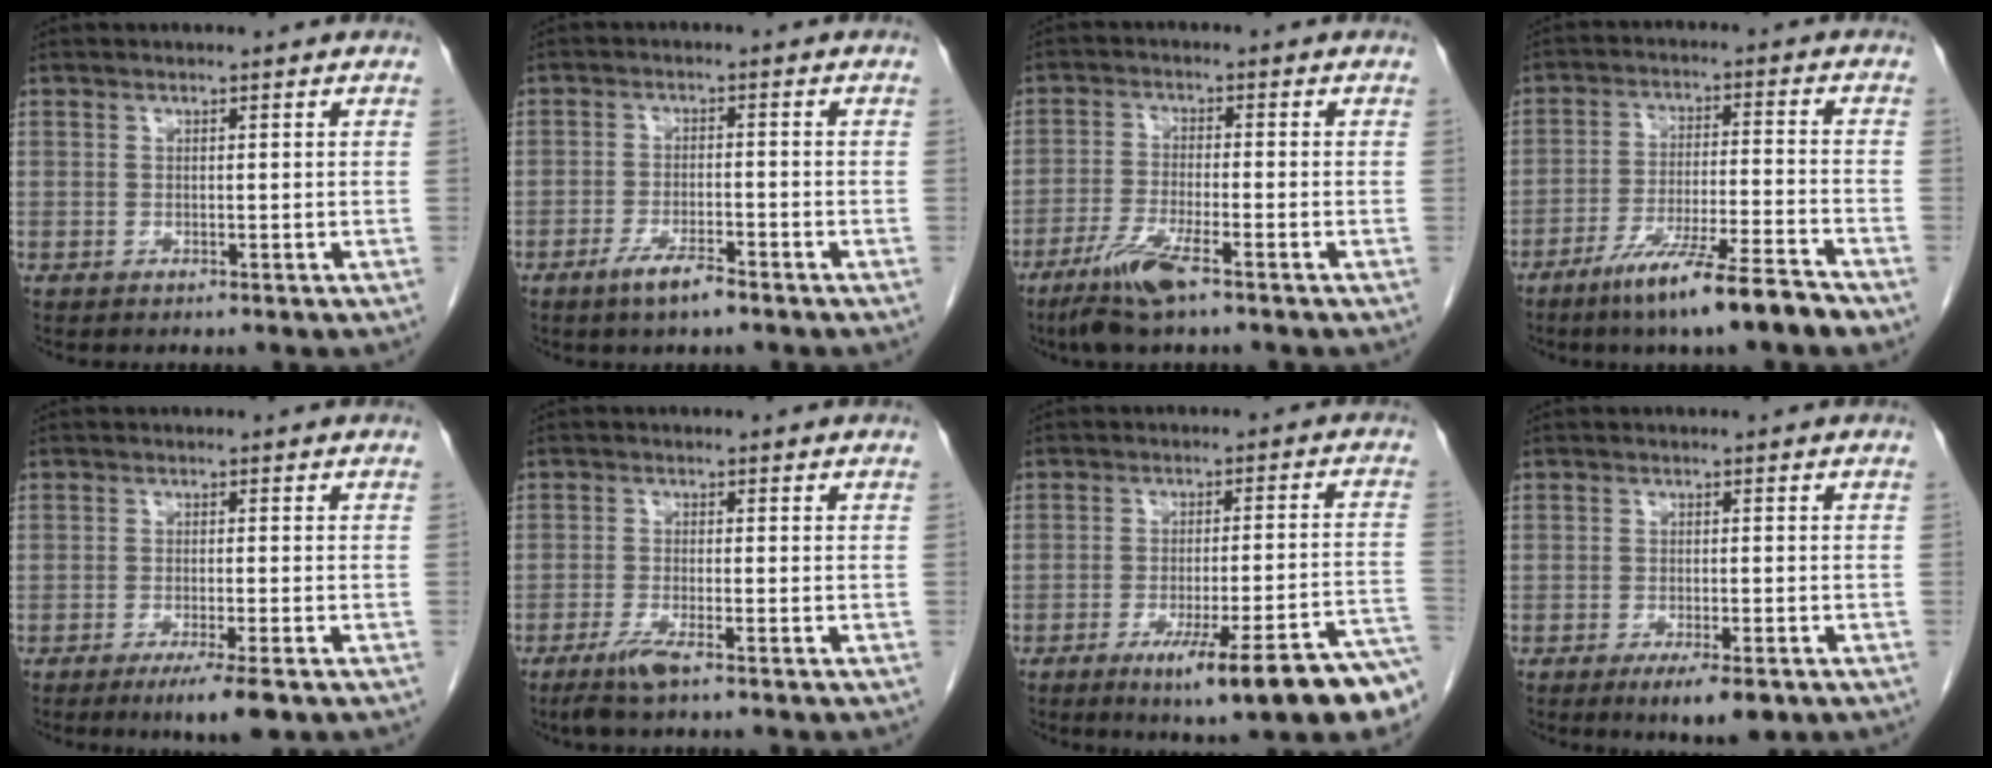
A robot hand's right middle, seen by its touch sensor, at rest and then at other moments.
{"total": 4.3, "force": [-3.0, 0.5, 2.9], "torque": [-0.061, -0.005, -0.055]}
{"total": 7.3, "force": [-4.7, 0.6, 5.5], "torque": [-0.115, -0.016, -0.088]}
{"total": 10.8, "force": [-7.7, -0.3, 7.5], "torque": [-0.134, -0.027, -0.139]}
{"total": 5.0, "force": [-3.1, 0.0, 3.9], "torque": [-0.061, -0.016, -0.051]}
{"total": 3.5, "force": [-2.4, 0.0, 2.6], "torque": [-0.058, -0.009, -0.049]}
{"total": 14.3, "force": [-9.5, 0.1, 10.7], "torque": [-0.106, -0.002, -0.136]}
{"total": 5.3, "force": [-3.3, 1.1, 4.1], "torque": [-0.059, -0.011, -0.044]}